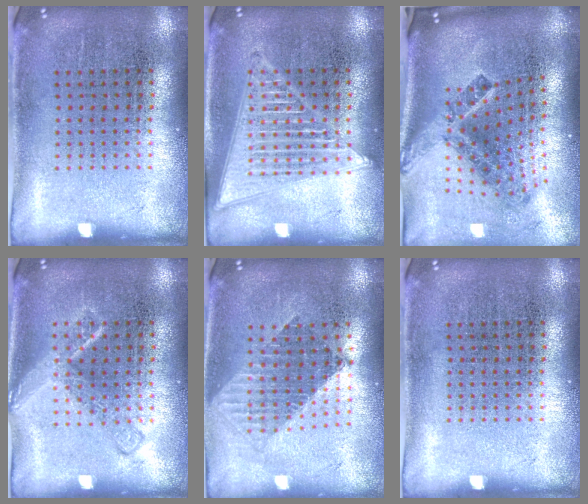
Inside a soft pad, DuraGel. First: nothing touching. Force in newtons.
{"total": 2.2, "press": 2.2, "slide": 0.3}
{"total": 2.7, "press": 1.6, "slide": 2.1}
{"total": 2.2, "press": 2.2, "slide": 0.4}
{"total": 1.6, "press": 1.3, "slide": 1.0}
{"total": 0.0}